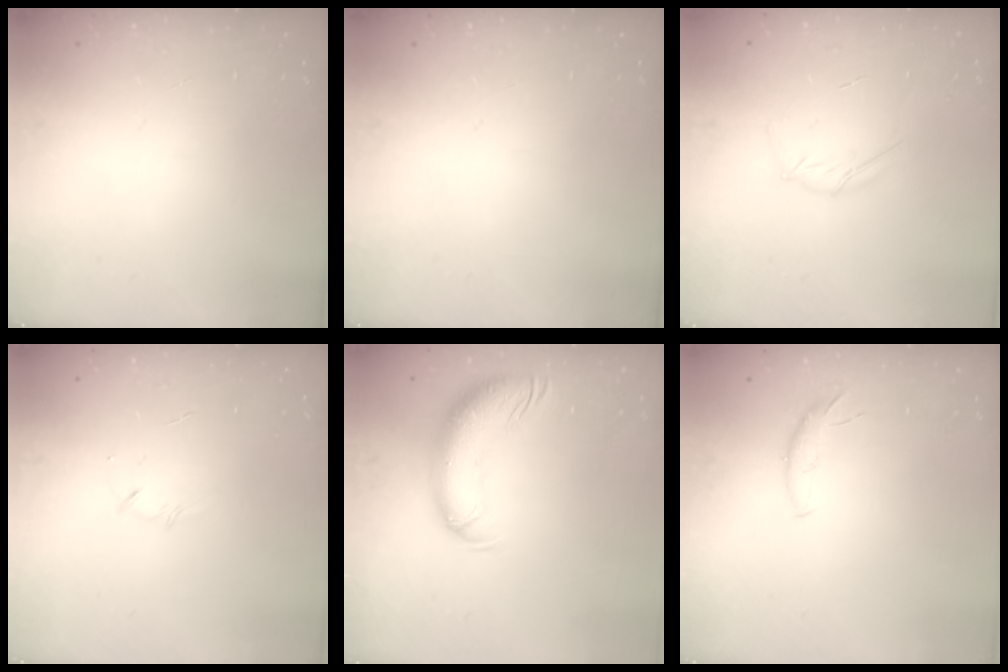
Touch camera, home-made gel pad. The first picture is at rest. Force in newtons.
{"total": 0.0}
{"total": 5.5, "press": 5.4, "slide": 0.9}
{"total": 2.4, "press": 2.3, "slide": 0.5}
{"total": 13.2, "press": 12.8, "slide": 3.3}
{"total": 6.0, "press": 6.0, "slide": 0.4}